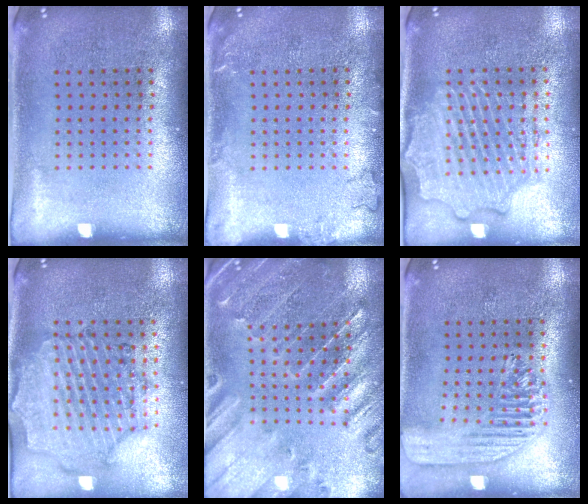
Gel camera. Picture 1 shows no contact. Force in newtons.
{"total": 1.2, "press": 1.2, "slide": 0.3}
{"total": 2.3, "press": 2.2, "slide": 0.5}
{"total": 1.6, "press": 1.5, "slide": 0.3}
{"total": 1.0, "press": 0.9, "slide": 0.3}
{"total": 1.7, "press": 1.5, "slide": 0.7}